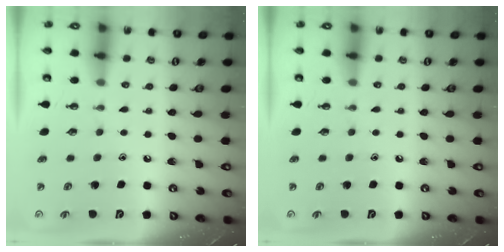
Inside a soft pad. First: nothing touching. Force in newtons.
{"total": 0.0}